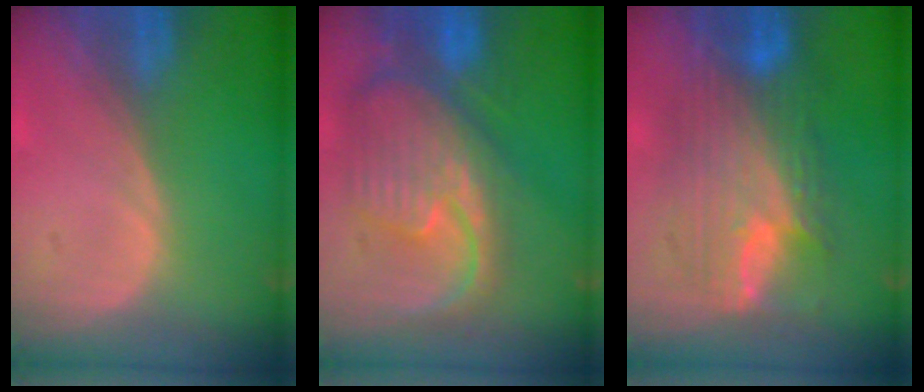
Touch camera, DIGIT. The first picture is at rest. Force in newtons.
{"total": 12.3, "press": 10.6, "slide": 6.2}
{"total": 10.5, "press": 10.4, "slide": 0.7}